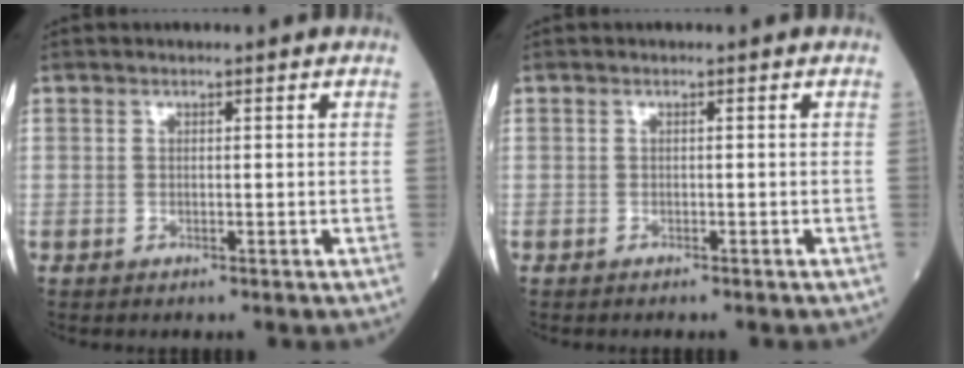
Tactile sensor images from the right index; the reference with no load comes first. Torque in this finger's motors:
{"motor_torque": [-0.19, -0.09, 0.08, 0.01]}